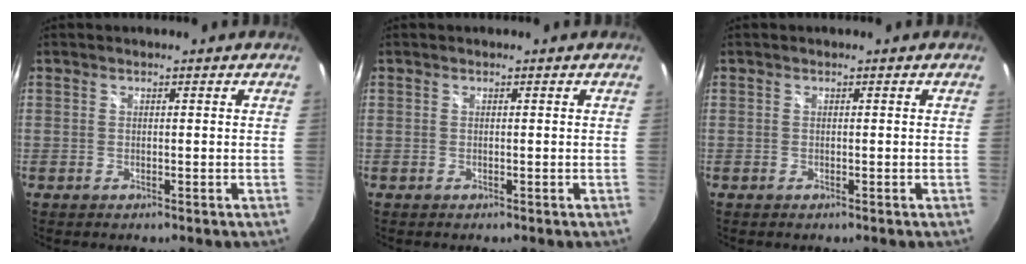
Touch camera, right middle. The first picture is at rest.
{"total": 0.0}
{"total": 0.0}